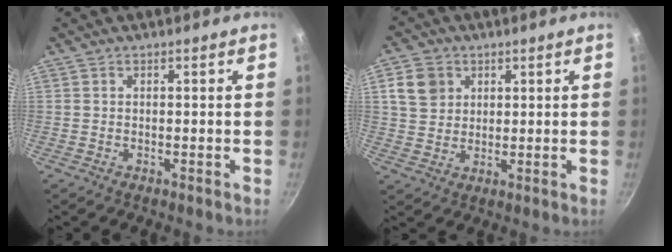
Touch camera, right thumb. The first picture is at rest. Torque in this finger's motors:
{"motor_torque": [-0.02, 0.04, 0.16, -0.16, 0.07]}